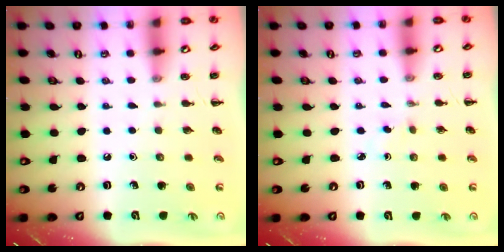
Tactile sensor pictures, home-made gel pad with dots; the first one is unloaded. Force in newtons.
{"total": 0.9, "press": 0.7, "slide": 0.5}